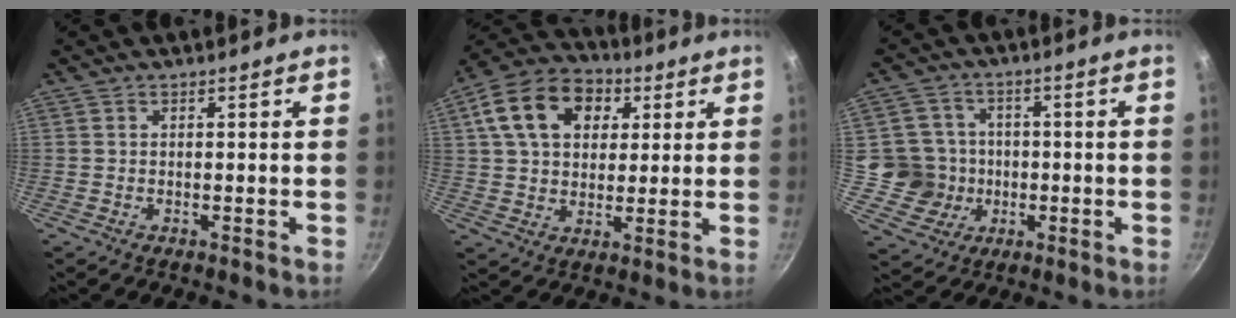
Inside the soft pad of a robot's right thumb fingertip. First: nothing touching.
{"total": 16.1, "force": [5.3, 11.5, 9.8], "torque": [-0.155, 0.014, 0.075]}
{"total": 9.0, "force": [-1.0, 8.9, 1.4], "torque": [0.010, 0.021, -0.022]}